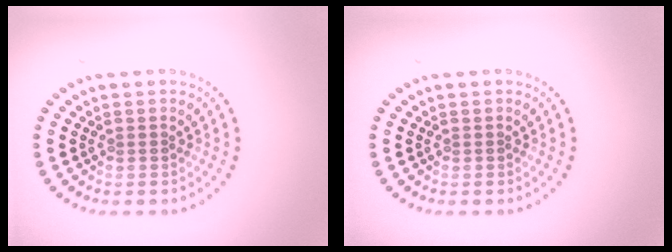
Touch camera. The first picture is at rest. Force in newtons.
{"total": 0.0}